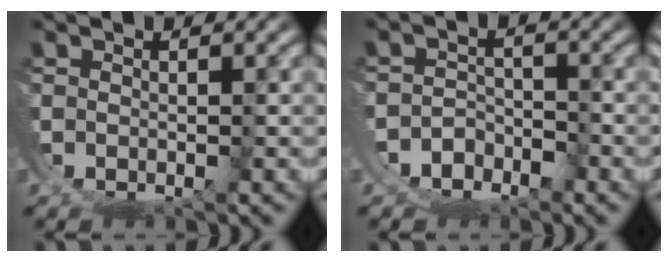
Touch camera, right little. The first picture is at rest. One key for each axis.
{"total": 4.1, "fx": -1.7, "fy": 3.7, "fz": -0.4, "tx": -0.013, "ty": -0.015, "tz": -0.035}